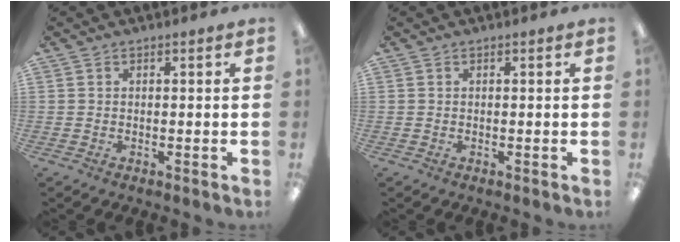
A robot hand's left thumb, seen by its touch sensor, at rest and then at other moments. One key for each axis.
{"total": 0.0}